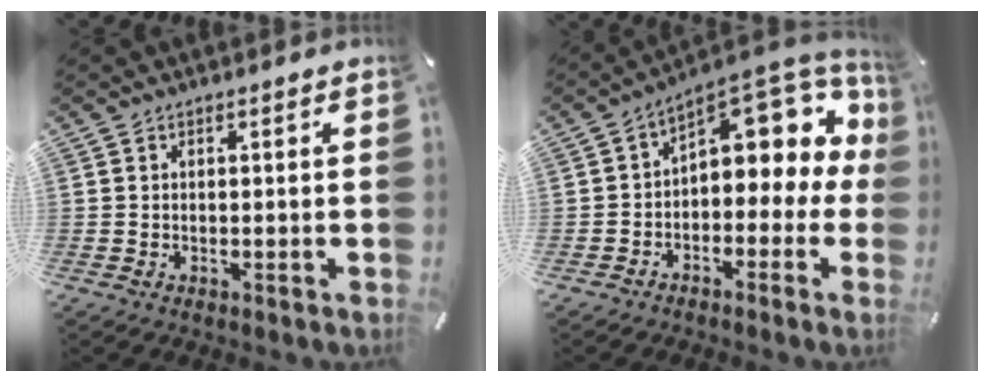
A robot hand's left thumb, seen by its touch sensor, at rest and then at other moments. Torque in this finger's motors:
{"motor_torque": [2.36, 2.41, 0.66, 0.01, 0.32]}